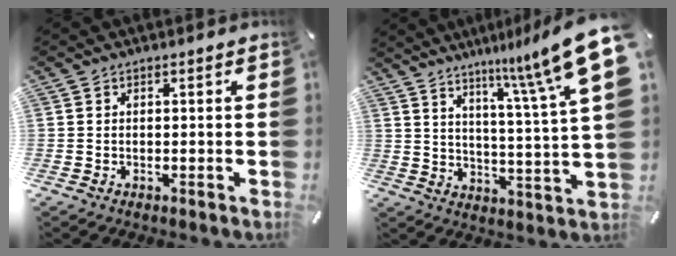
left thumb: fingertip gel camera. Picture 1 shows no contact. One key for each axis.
{"total": 15.7, "fx": 10.4, "fy": 1.6, "fz": 11.6, "tx": -0.188, "ty": -0.069, "tz": 0.164}